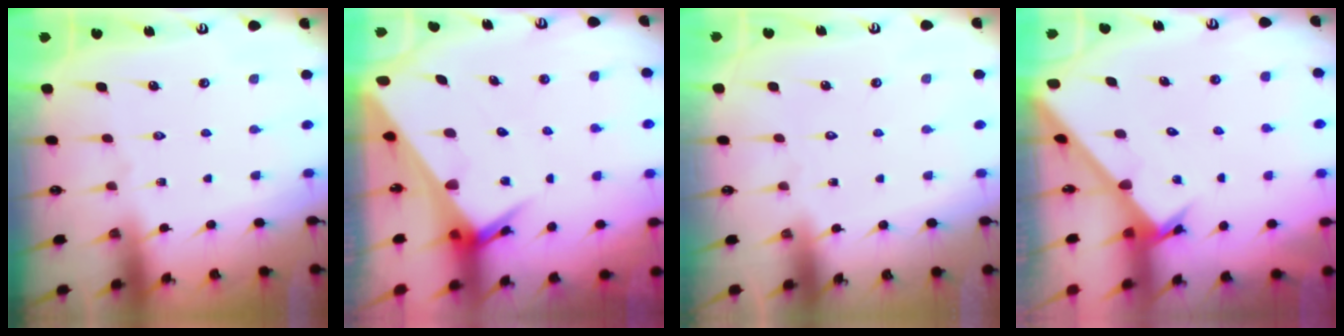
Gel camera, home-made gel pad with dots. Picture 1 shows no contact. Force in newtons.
{"total": 6.3, "press": 6.2, "slide": 0.4}
{"total": 1.7, "press": 1.7, "slide": 0.1}
{"total": 2.2, "press": 2.2, "slide": 0.1}